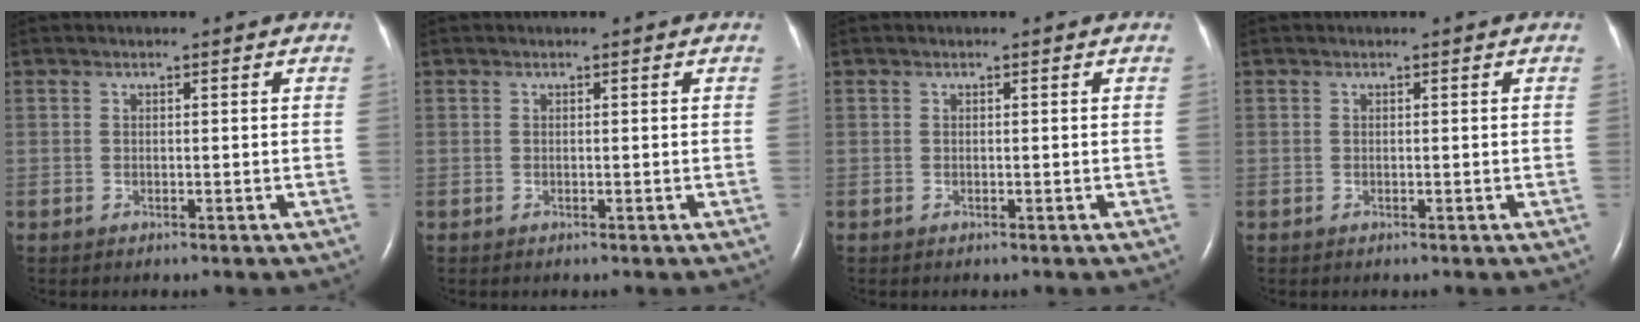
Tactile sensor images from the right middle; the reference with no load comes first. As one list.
[{"total": 0.0}, {"total": 0.0}, {"total": 0.0}]